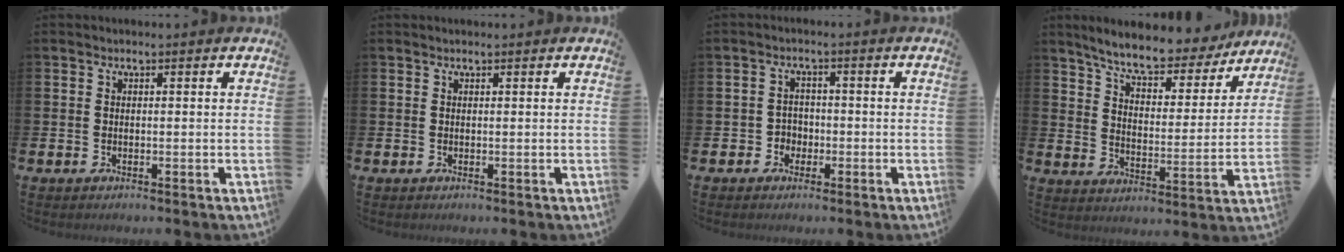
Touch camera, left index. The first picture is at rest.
{"total": 0.0}
{"total": 2.3, "force": [-1.2, 2.0, 0.3], "torque": [-0.019, 0.009, -0.028]}
{"total": 8.1, "force": [7.5, 1.6, 2.7], "torque": [-0.082, -0.049, 0.128]}